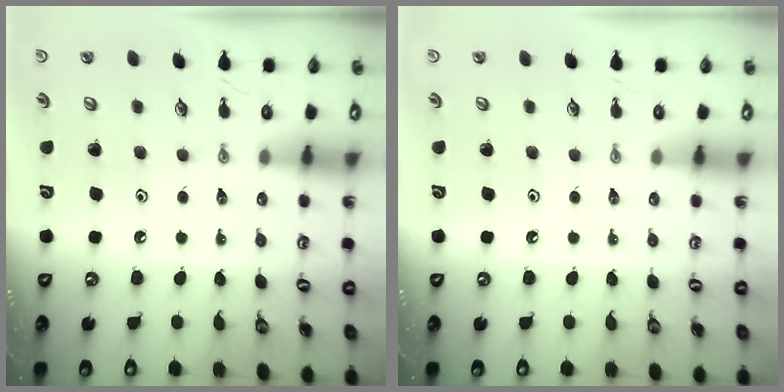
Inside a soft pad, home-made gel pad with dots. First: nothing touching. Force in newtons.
{"total": 0.0}